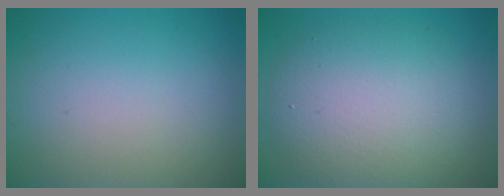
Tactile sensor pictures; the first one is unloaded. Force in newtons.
{"total": 7.5, "press": 7.5, "slide": 0.2}